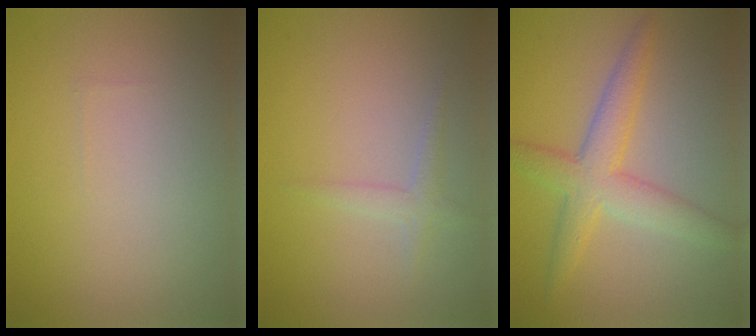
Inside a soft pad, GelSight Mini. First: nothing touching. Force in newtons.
{"total": 1.4, "press": 1.4, "slide": 0.0}
{"total": 4.6, "press": 4.6, "slide": 0.1}